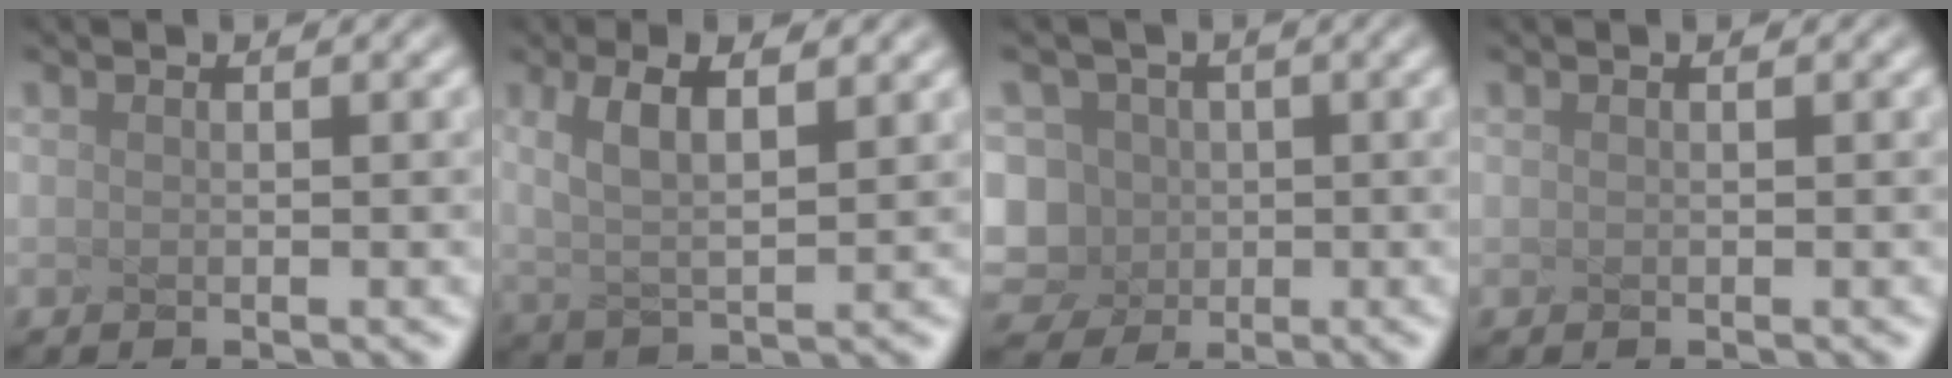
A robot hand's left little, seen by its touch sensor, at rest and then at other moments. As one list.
[{"total": 2.9, "force": [0.8, 0.2, 2.8], "torque": [-0.088, -0.006, 0.056]}, {"total": 7.6, "force": [-2.8, 6.6, 2.6], "torque": [-0.091, -0.003, -0.037]}, {"total": 0.5, "force": [0.2, 0.3, 0.4], "torque": [-0.001, 0.008, -0.001]}]